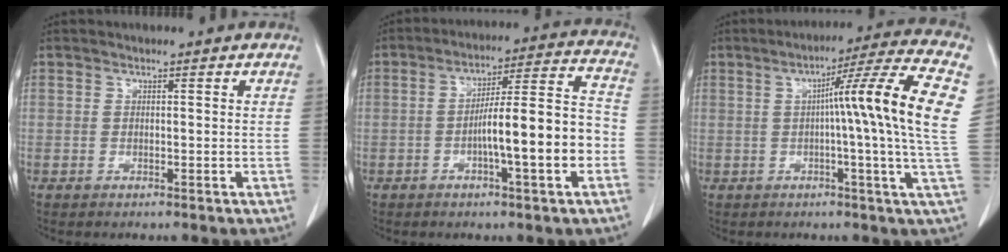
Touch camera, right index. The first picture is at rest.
{"total": 12.8, "force": [-3.4, 1.1, 12.3], "torque": [-0.190, 0.021, -0.052]}
{"total": 15.3, "force": [2.3, -2.2, 15.0], "torque": [-0.211, 0.009, 0.024]}